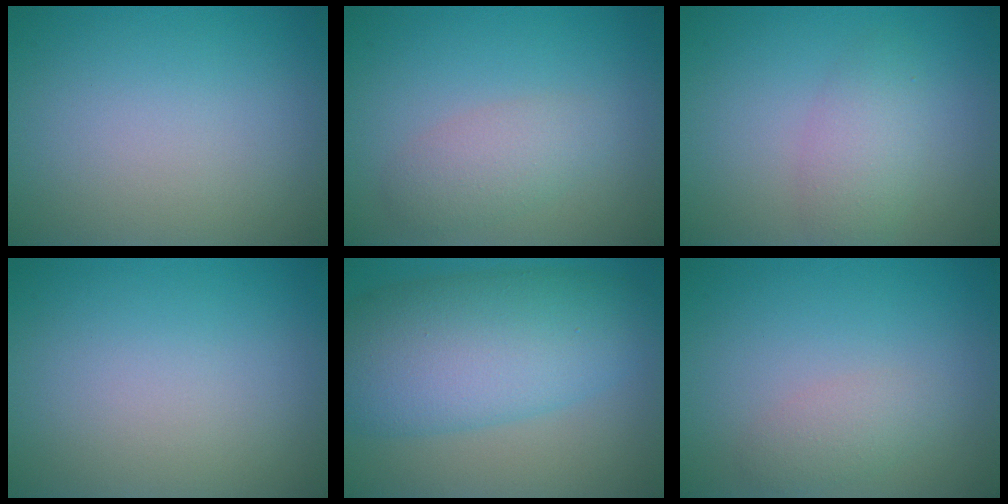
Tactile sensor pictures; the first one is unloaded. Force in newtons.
{"total": 2.5, "press": 2.5, "slide": 0.1}
{"total": 1.9, "press": 1.9, "slide": 0.1}
{"total": 0.0}
{"total": 10.0, "press": 10.0, "slide": 0.3}
{"total": 1.7, "press": 1.7, "slide": 0.1}